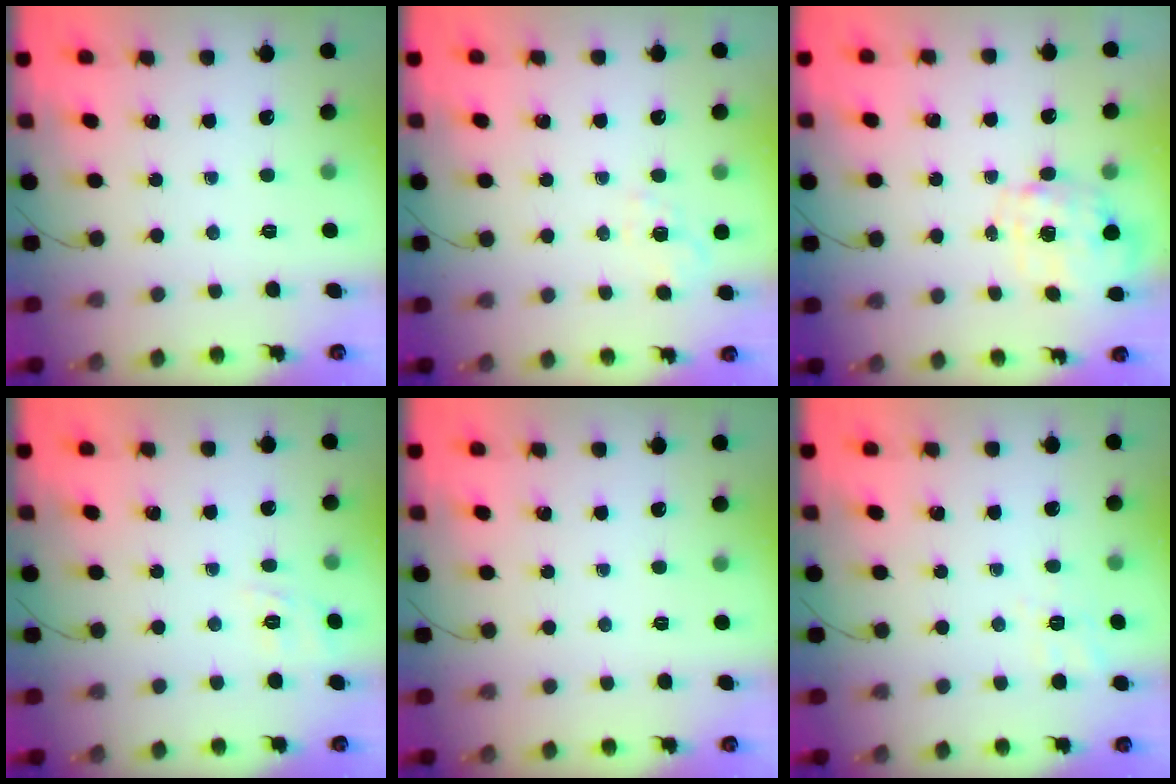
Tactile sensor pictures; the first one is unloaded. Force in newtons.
{"total": 2.2, "press": 1.6, "slide": 1.6}
{"total": 2.8, "press": 2.7, "slide": 0.9}
{"total": 1.9, "press": 0.5, "slide": 1.8}
{"total": 0.0}
{"total": 2.1, "press": 0.1, "slide": 2.1}